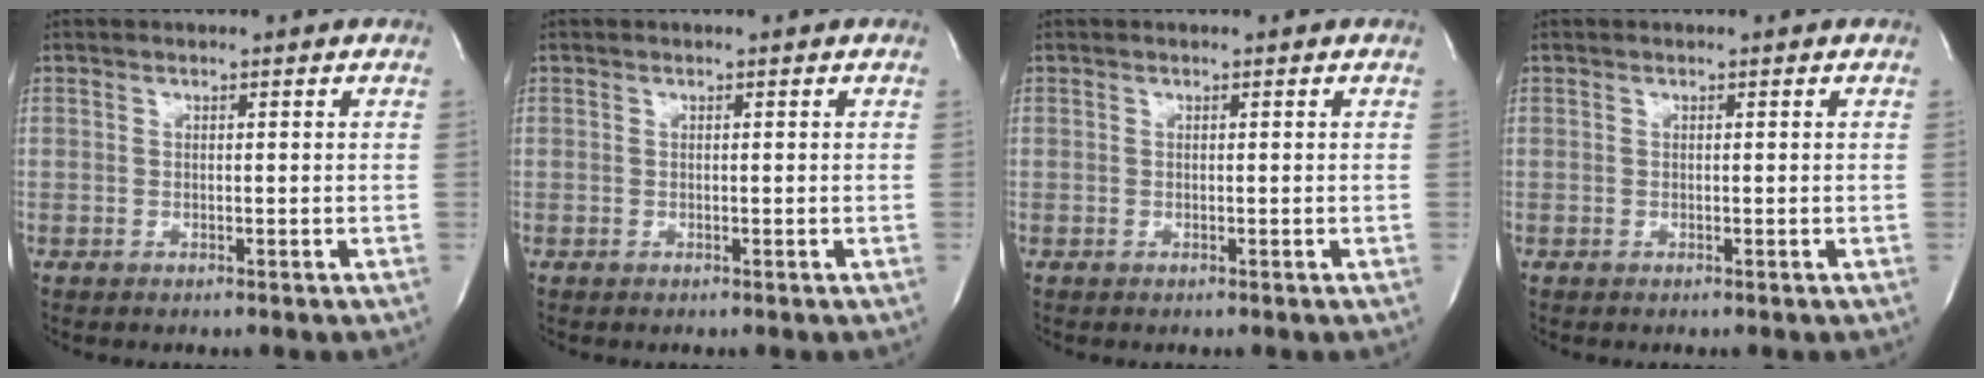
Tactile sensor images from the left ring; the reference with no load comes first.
{"total": 0.0}
{"total": 0.0}
{"total": 0.0}